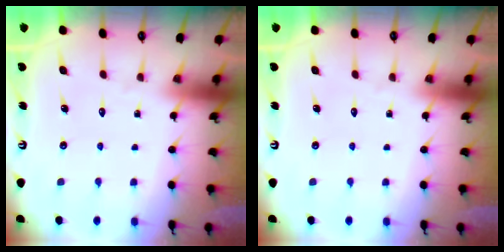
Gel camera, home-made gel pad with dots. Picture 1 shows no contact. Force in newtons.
{"total": 0.0}